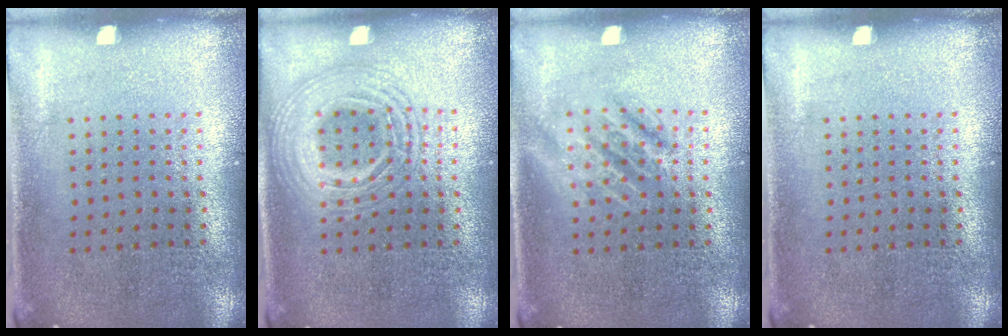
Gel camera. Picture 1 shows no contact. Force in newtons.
{"total": 2.5, "press": 2.4, "slide": 0.2}
{"total": 1.2, "press": 1.2, "slide": 0.2}
{"total": 0.0}